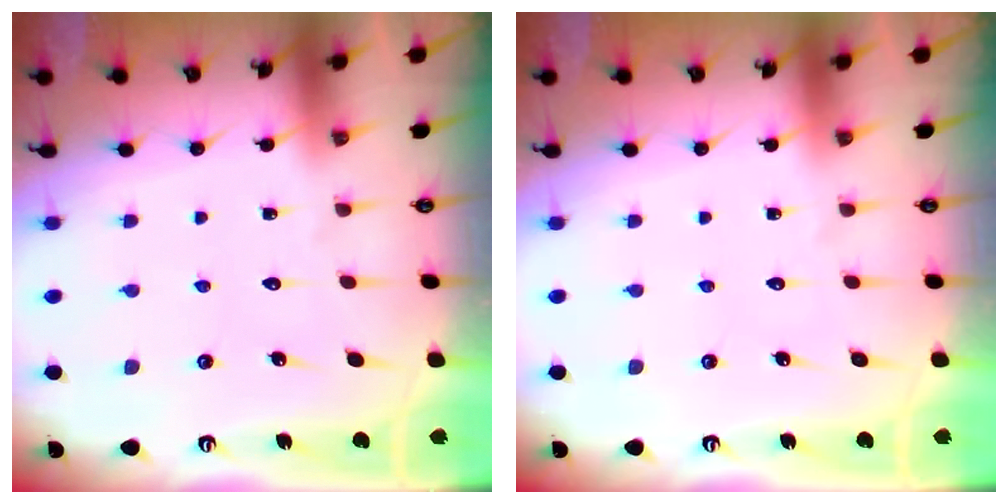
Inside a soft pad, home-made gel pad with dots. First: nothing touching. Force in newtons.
{"total": 0.0}